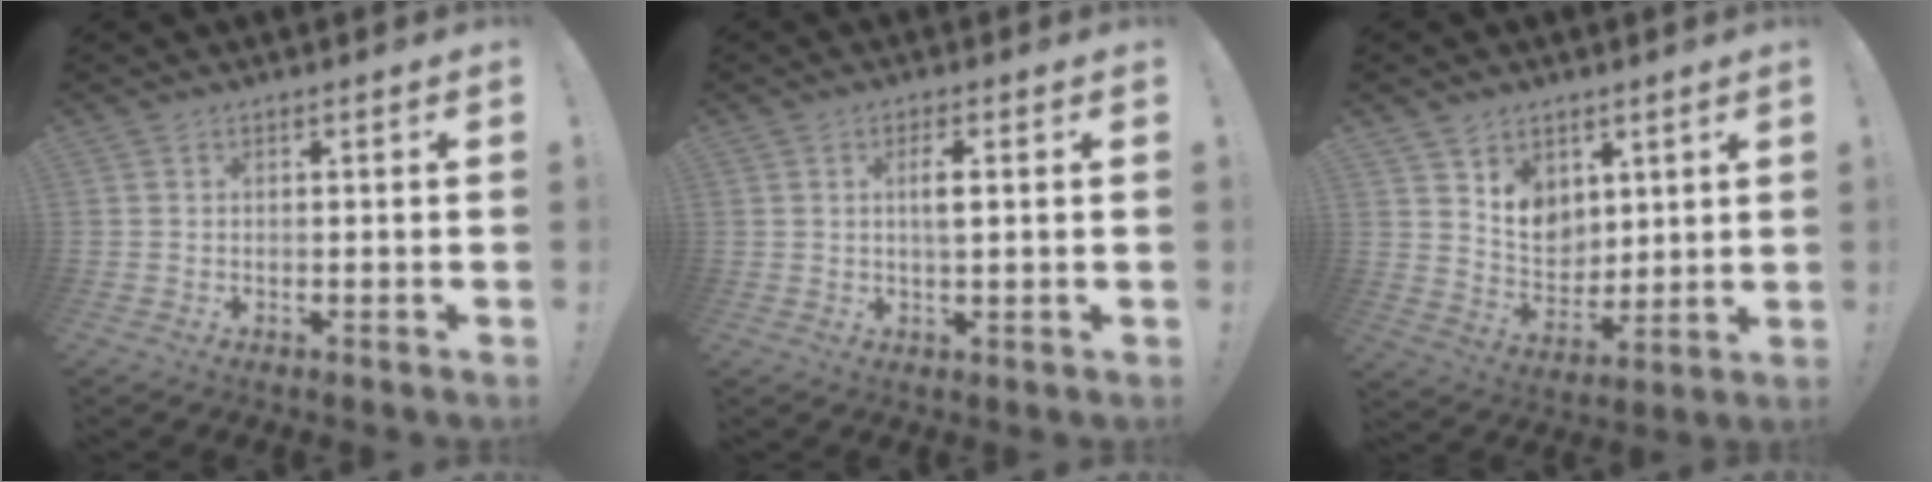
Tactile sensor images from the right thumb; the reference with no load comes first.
{"total": 3.7, "force": [0.8, 1.3, 3.4], "torque": [-0.052, -0.003, 0.008]}
{"total": 9.2, "force": [5.5, 7.1, 2.0], "torque": [-0.031, -0.053, 0.113]}